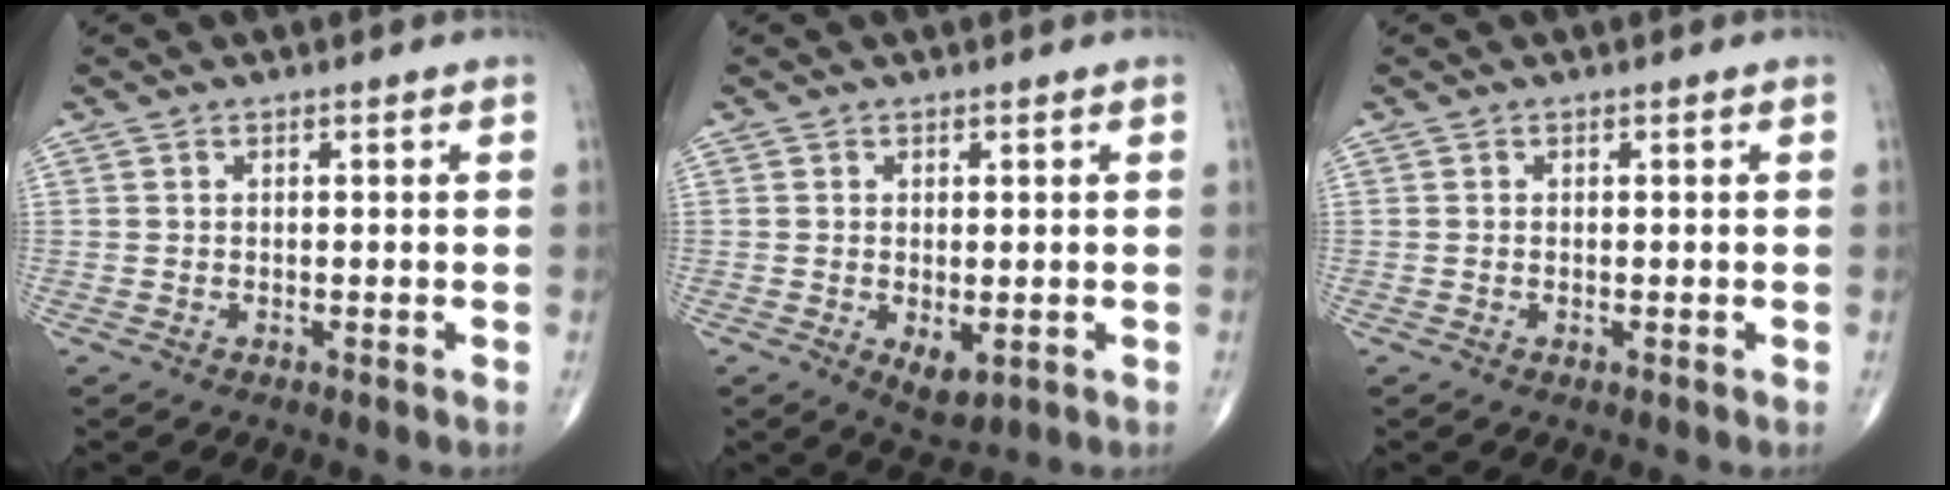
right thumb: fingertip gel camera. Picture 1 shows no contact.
{"total": 4.0, "force": [-0.9, 2.0, 3.4], "torque": [-0.049, -0.011, -0.005]}
{"total": 0.0}